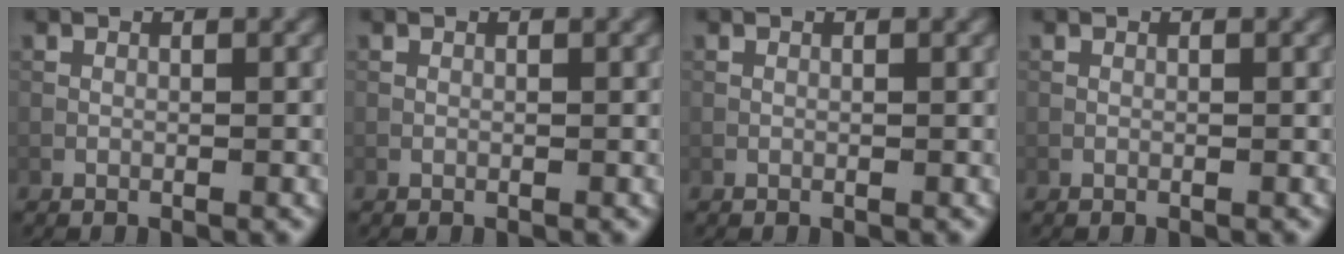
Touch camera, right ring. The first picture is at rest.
{"total": 0.0}
{"total": 0.0}
{"total": 0.0}